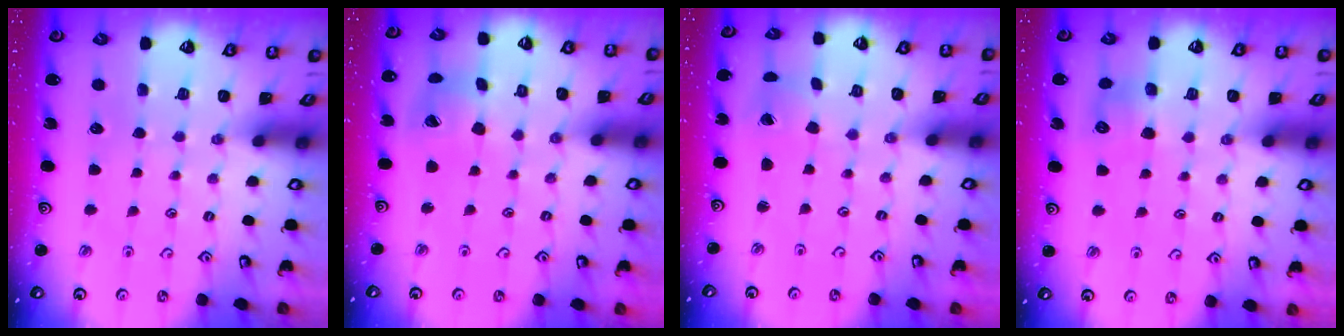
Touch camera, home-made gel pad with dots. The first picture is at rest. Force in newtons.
{"total": 12.0, "press": 11.9, "slide": 1.3}
{"total": 1.0, "press": 1.0, "slide": 0.1}
{"total": 6.5, "press": 6.5, "slide": 0.6}